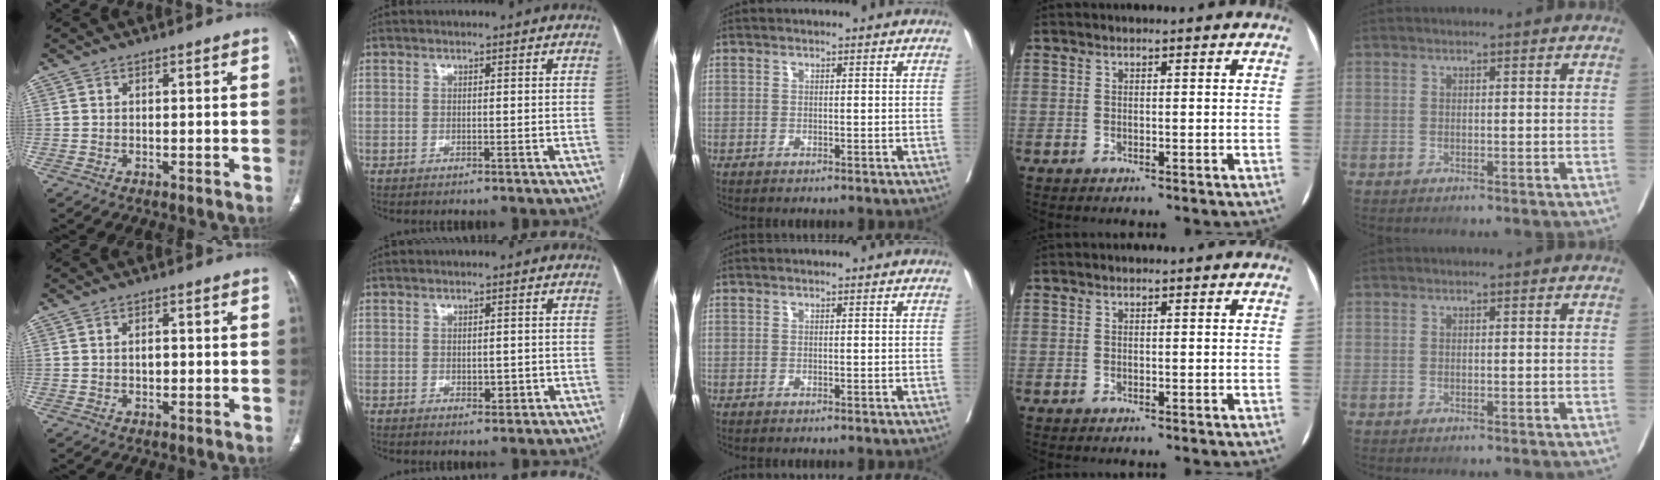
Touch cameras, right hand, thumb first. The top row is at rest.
{"thumb": {"total": 1.7, "force": [0.0, 1.2, 1.3], "torque": [-0.018, 0.003, -0.001]}, "index": {"total": 2.0, "force": [-0.3, 1.2, 1.6], "torque": [-0.021, 0.000, 0.003]}}